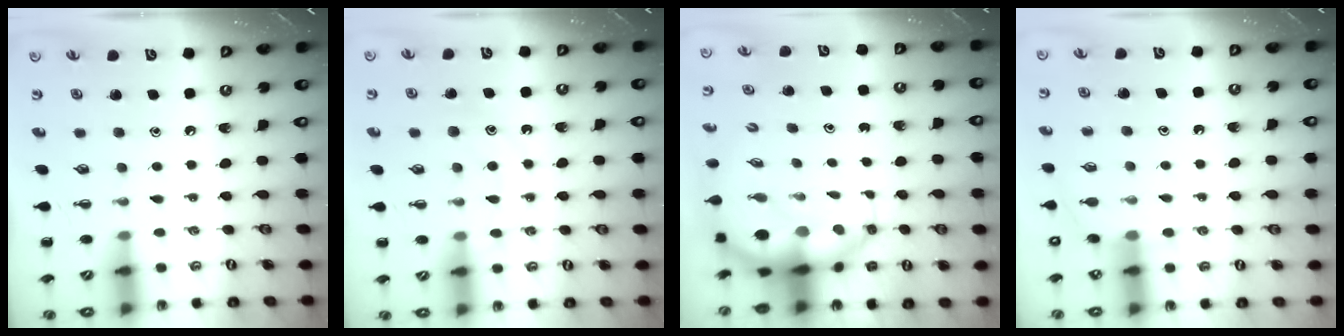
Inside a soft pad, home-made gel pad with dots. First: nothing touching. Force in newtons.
{"total": 11.3, "press": 11.2, "slide": 1.1}
{"total": 8.2, "press": 7.9, "slide": 2.3}
{"total": 5.9, "press": 5.7, "slide": 1.3}